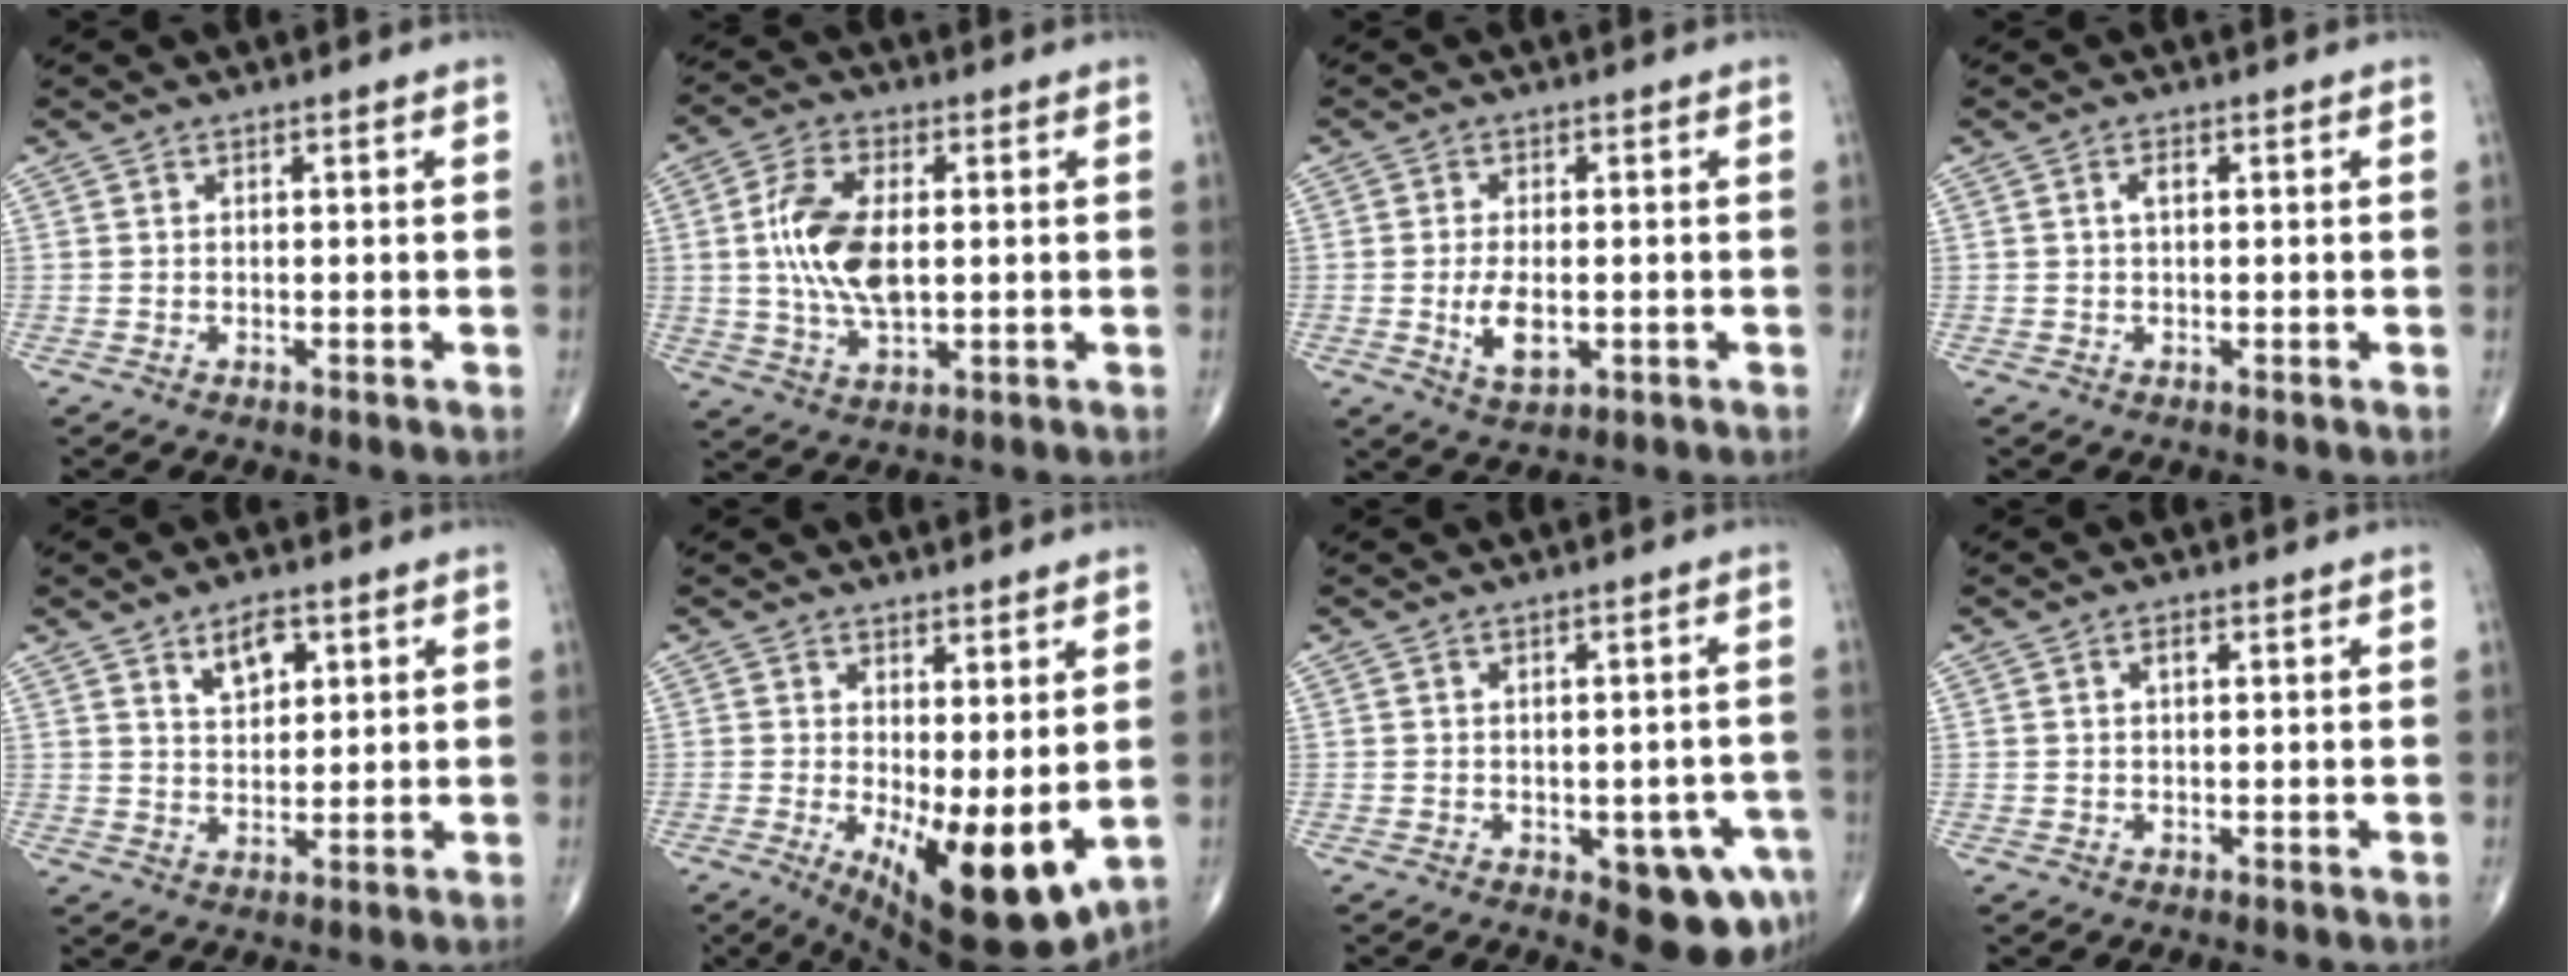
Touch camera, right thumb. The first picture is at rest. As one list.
[{"total": 11.8, "force": [0.9, 6.1, 10.1], "torque": [-0.199, 0.001, 0.020]}, {"total": 5.8, "force": [-1.0, 2.9, 4.9], "torque": [-0.087, -0.009, -0.013]}, {"total": 1.4, "force": [0.3, 0.6, 1.2], "torque": [-0.023, 0.004, 0.004]}, {"total": 5.3, "force": [2.8, 2.9, 3.5], "torque": [-0.042, -0.018, 0.048]}, {"total": 13.2, "force": [-1.1, 5.1, 12.1], "torque": [-0.178, -0.031, 0.002]}, {"total": 9.3, "force": [-3.8, 4.1, 7.5], "torque": [-0.057, 0.009, -0.040]}, {"total": 1.1, "force": [0.4, 0.5, 0.9], "torque": [-0.012, 0.004, 0.005]}]